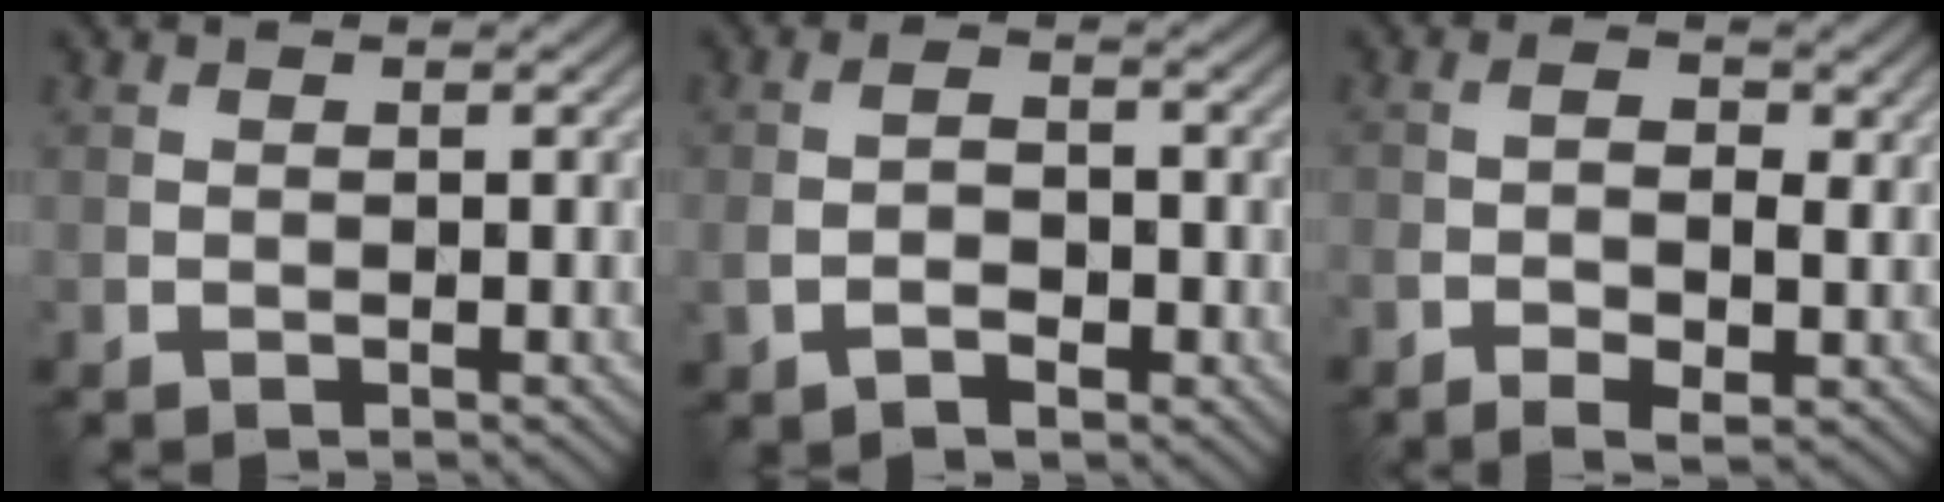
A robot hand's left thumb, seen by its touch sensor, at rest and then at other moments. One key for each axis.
{"total": 3.4, "fx": -1.5, "fy": 1.6, "fz": 2.6, "tx": -0.056, "ty": -0.002, "tz": -0.031}
{"total": 4.9, "fx": -1.4, "fy": 1.8, "fz": 4.4, "tx": -0.084, "ty": -0.006, "tz": -0.024}